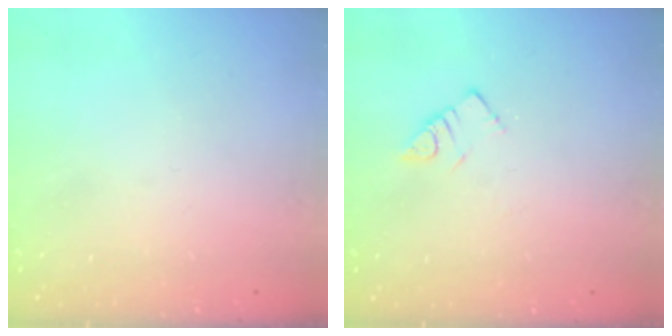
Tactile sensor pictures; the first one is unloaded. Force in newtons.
{"total": 3.6, "press": 3.5, "slide": 0.3}